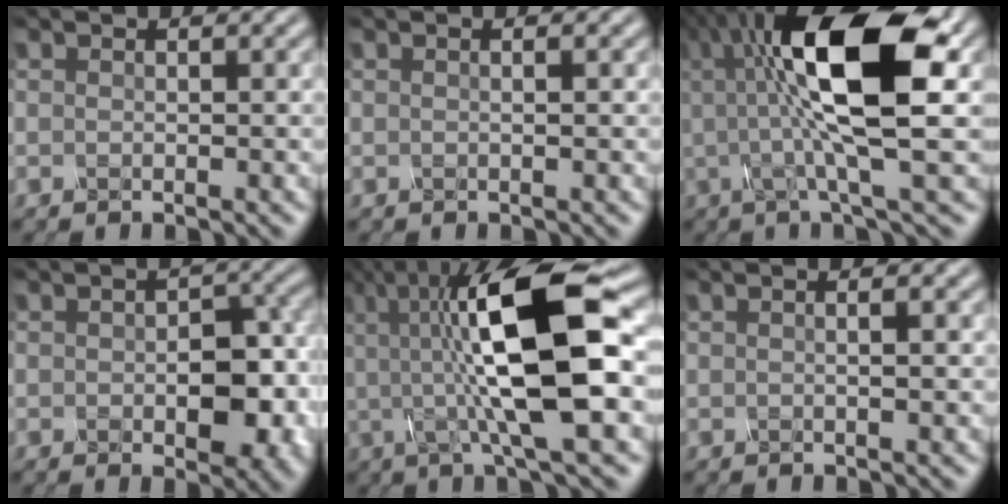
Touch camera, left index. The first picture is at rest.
{"total": 1.5, "force": [0.5, 0.7, 1.2], "torque": [-0.001, -0.002, -0.006]}
{"total": 12.0, "force": [2.5, 2.9, 11.4], "torque": [-0.183, 0.013, 0.045]}
{"total": 6.1, "force": [-1.0, 3.3, 5.0], "torque": [-0.061, -0.001, -0.010]}
{"total": 11.8, "force": [1.4, 3.0, 11.3], "torque": [-0.184, 0.013, 0.023]}
{"total": 2.5, "force": [0.7, 1.2, 2.0], "torque": [0.002, 0.008, -0.014]}